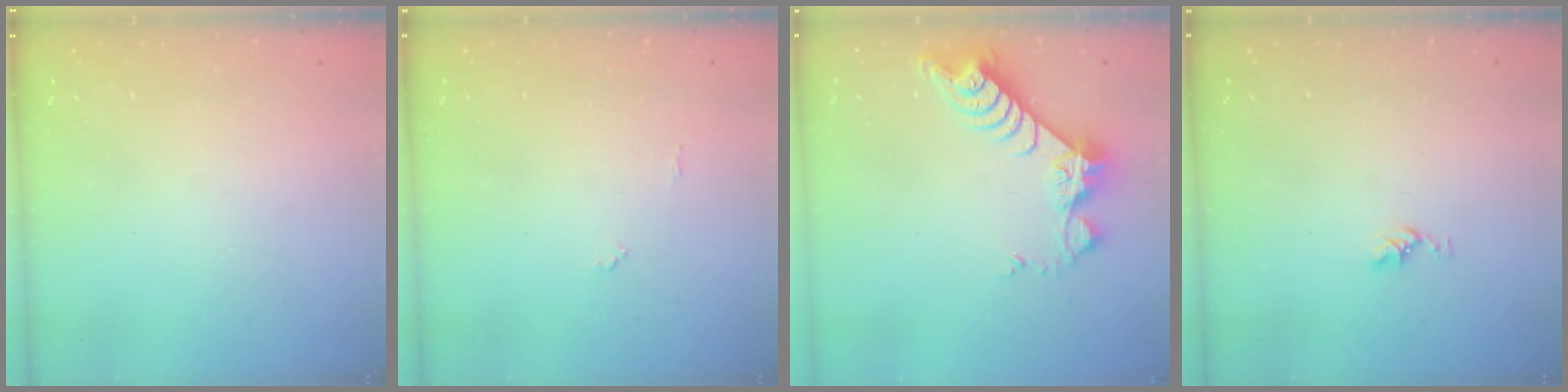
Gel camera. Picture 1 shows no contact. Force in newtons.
{"total": 4.9, "press": 4.9, "slide": 0.4}
{"total": 8.4, "press": 8.3, "slide": 0.8}
{"total": 2.4, "press": 2.4, "slide": 0.4}